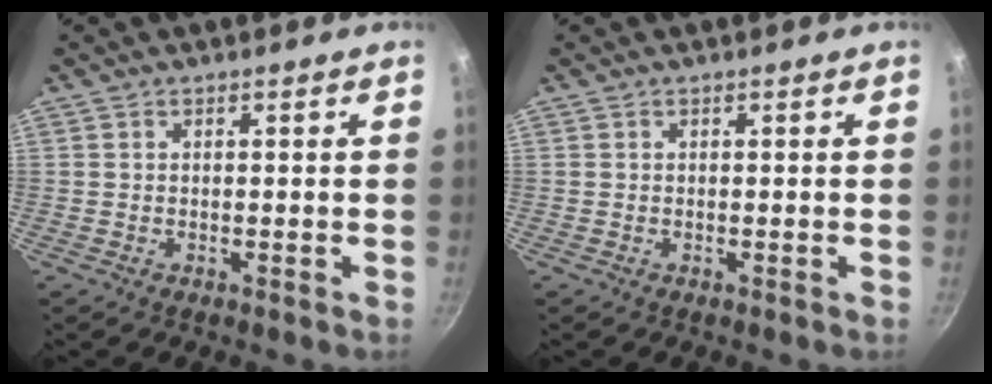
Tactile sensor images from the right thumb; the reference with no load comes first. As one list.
[{"total": 0.0}]